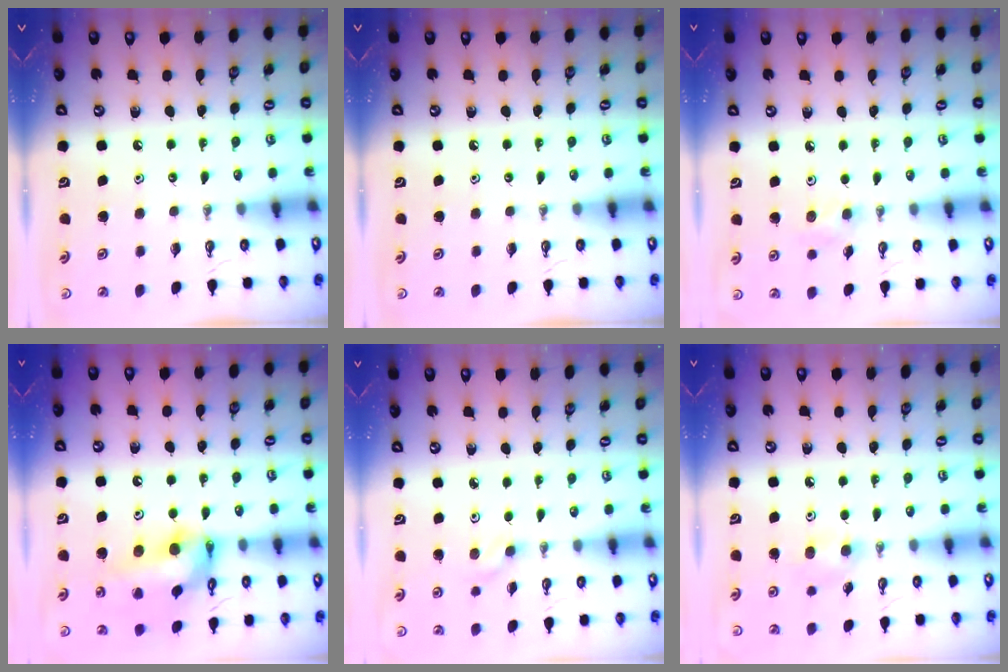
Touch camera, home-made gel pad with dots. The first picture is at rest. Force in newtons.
{"total": 0.0}
{"total": 8.3, "press": 7.1, "slide": 4.2}
{"total": 17.0, "press": 16.9, "slide": 2.0}
{"total": 2.6, "press": 2.1, "slide": 1.5}
{"total": 6.7, "press": 6.5, "slide": 1.3}